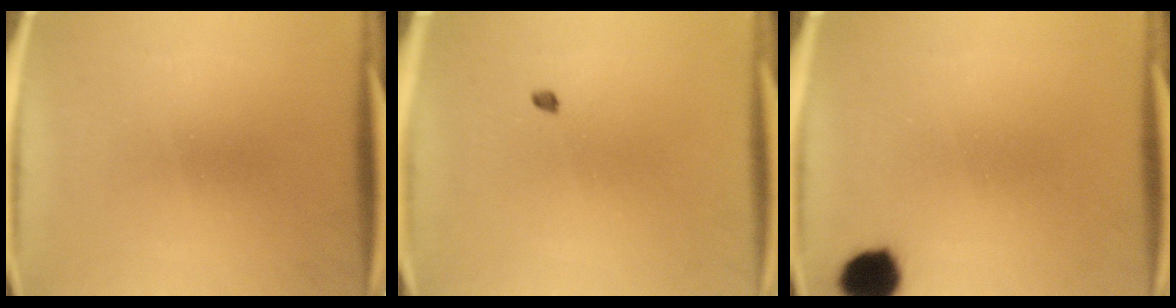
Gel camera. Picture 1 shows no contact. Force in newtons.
{"total": 0.9}
{"total": 7.0}